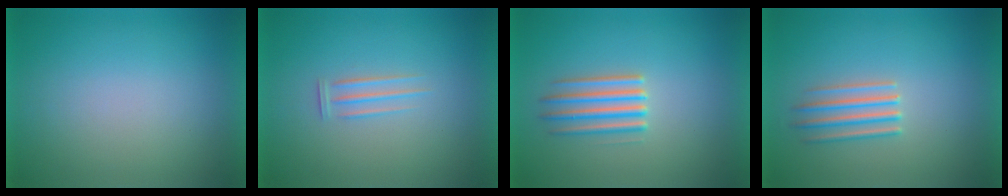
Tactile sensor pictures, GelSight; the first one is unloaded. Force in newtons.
{"total": 1.3}
{"total": 2.5}
{"total": 2.7}